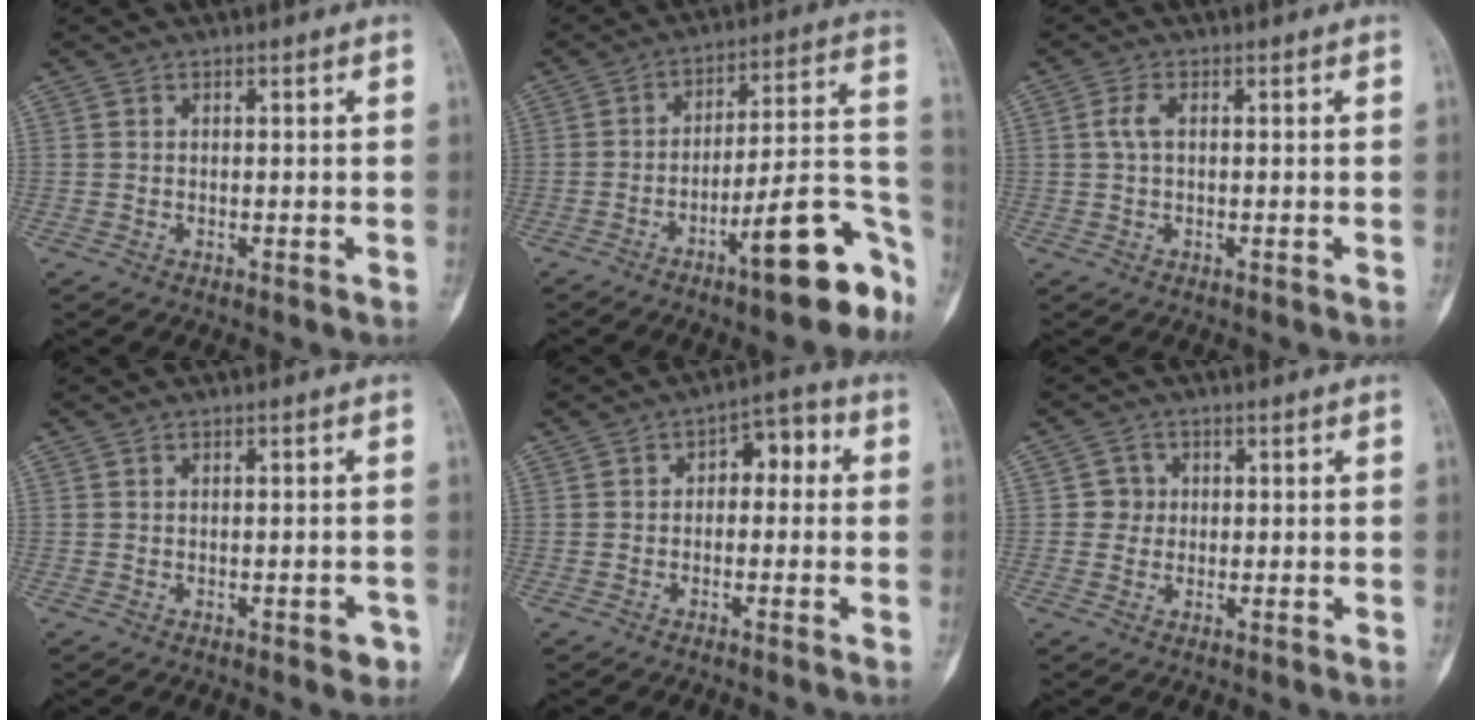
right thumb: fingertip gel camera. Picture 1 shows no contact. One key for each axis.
{"total": 16.7, "fx": -9.1, "fy": 3.9, "fz": 13.5, "tx": -0.162, "ty": 0.076, "tz": -0.134}
{"total": 2.3, "fx": 0.3, "fy": 1.1, "fz": 2.0, "tx": -0.048, "ty": 0.005, "tz": 0.004}
{"total": 2.2, "fx": -1.2, "fy": 1.0, "fz": 1.5, "tx": -0.012, "ty": 0.009, "tz": -0.012}
{"total": 5.4, "fx": 0.2, "fy": 3.5, "fz": 4.1, "tx": -0.027, "ty": 0.029, "tz": -0.009}
{"total": 2.7, "fx": 0.2, "fy": 2.6, "fz": 0.3, "tx": 0.016, "ty": 0.007, "tz": -0.003}